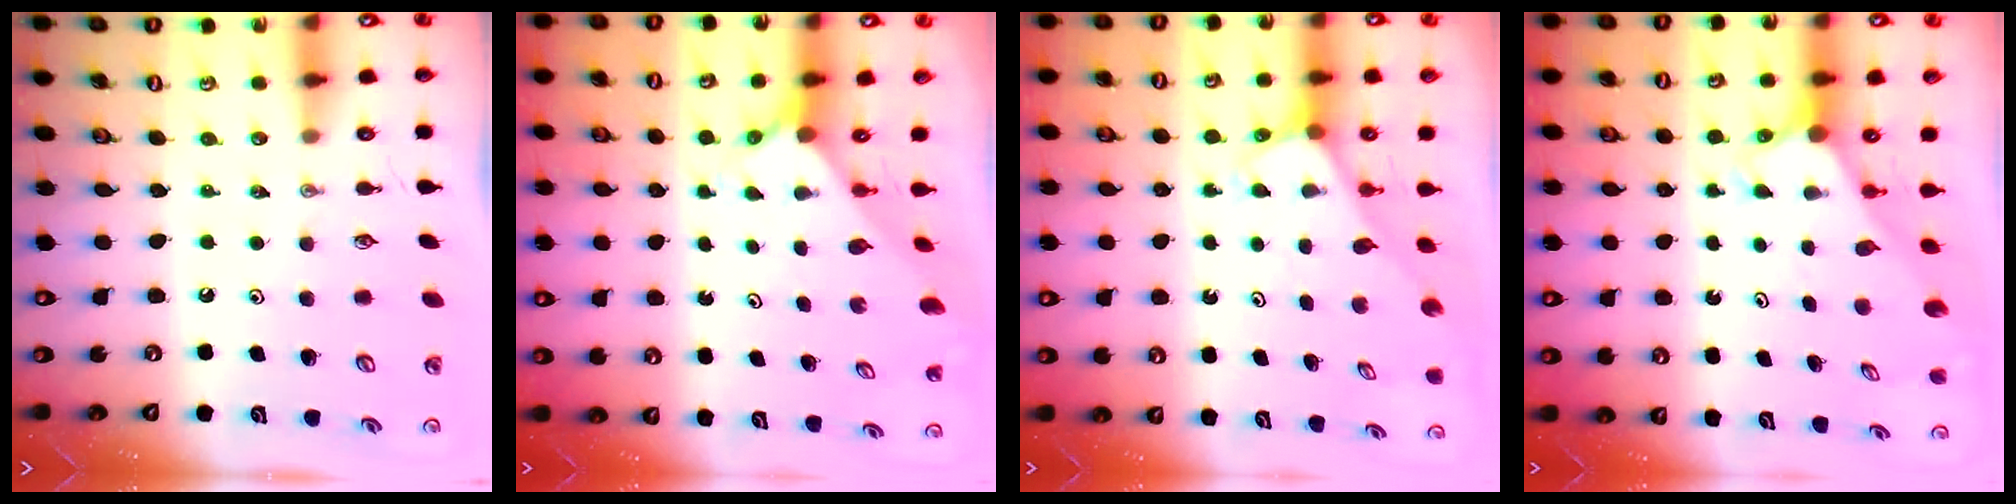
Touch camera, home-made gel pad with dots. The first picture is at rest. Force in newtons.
{"total": 1.6, "press": 1.6, "slide": 0.1}
{"total": 2.4, "press": 2.4, "slide": 0.2}
{"total": 2.6, "press": 2.6, "slide": 0.2}